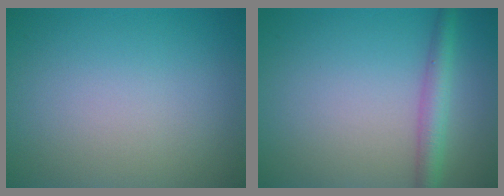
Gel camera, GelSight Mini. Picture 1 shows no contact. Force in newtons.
{"total": 2.9, "press": 2.9, "slide": 0.1}